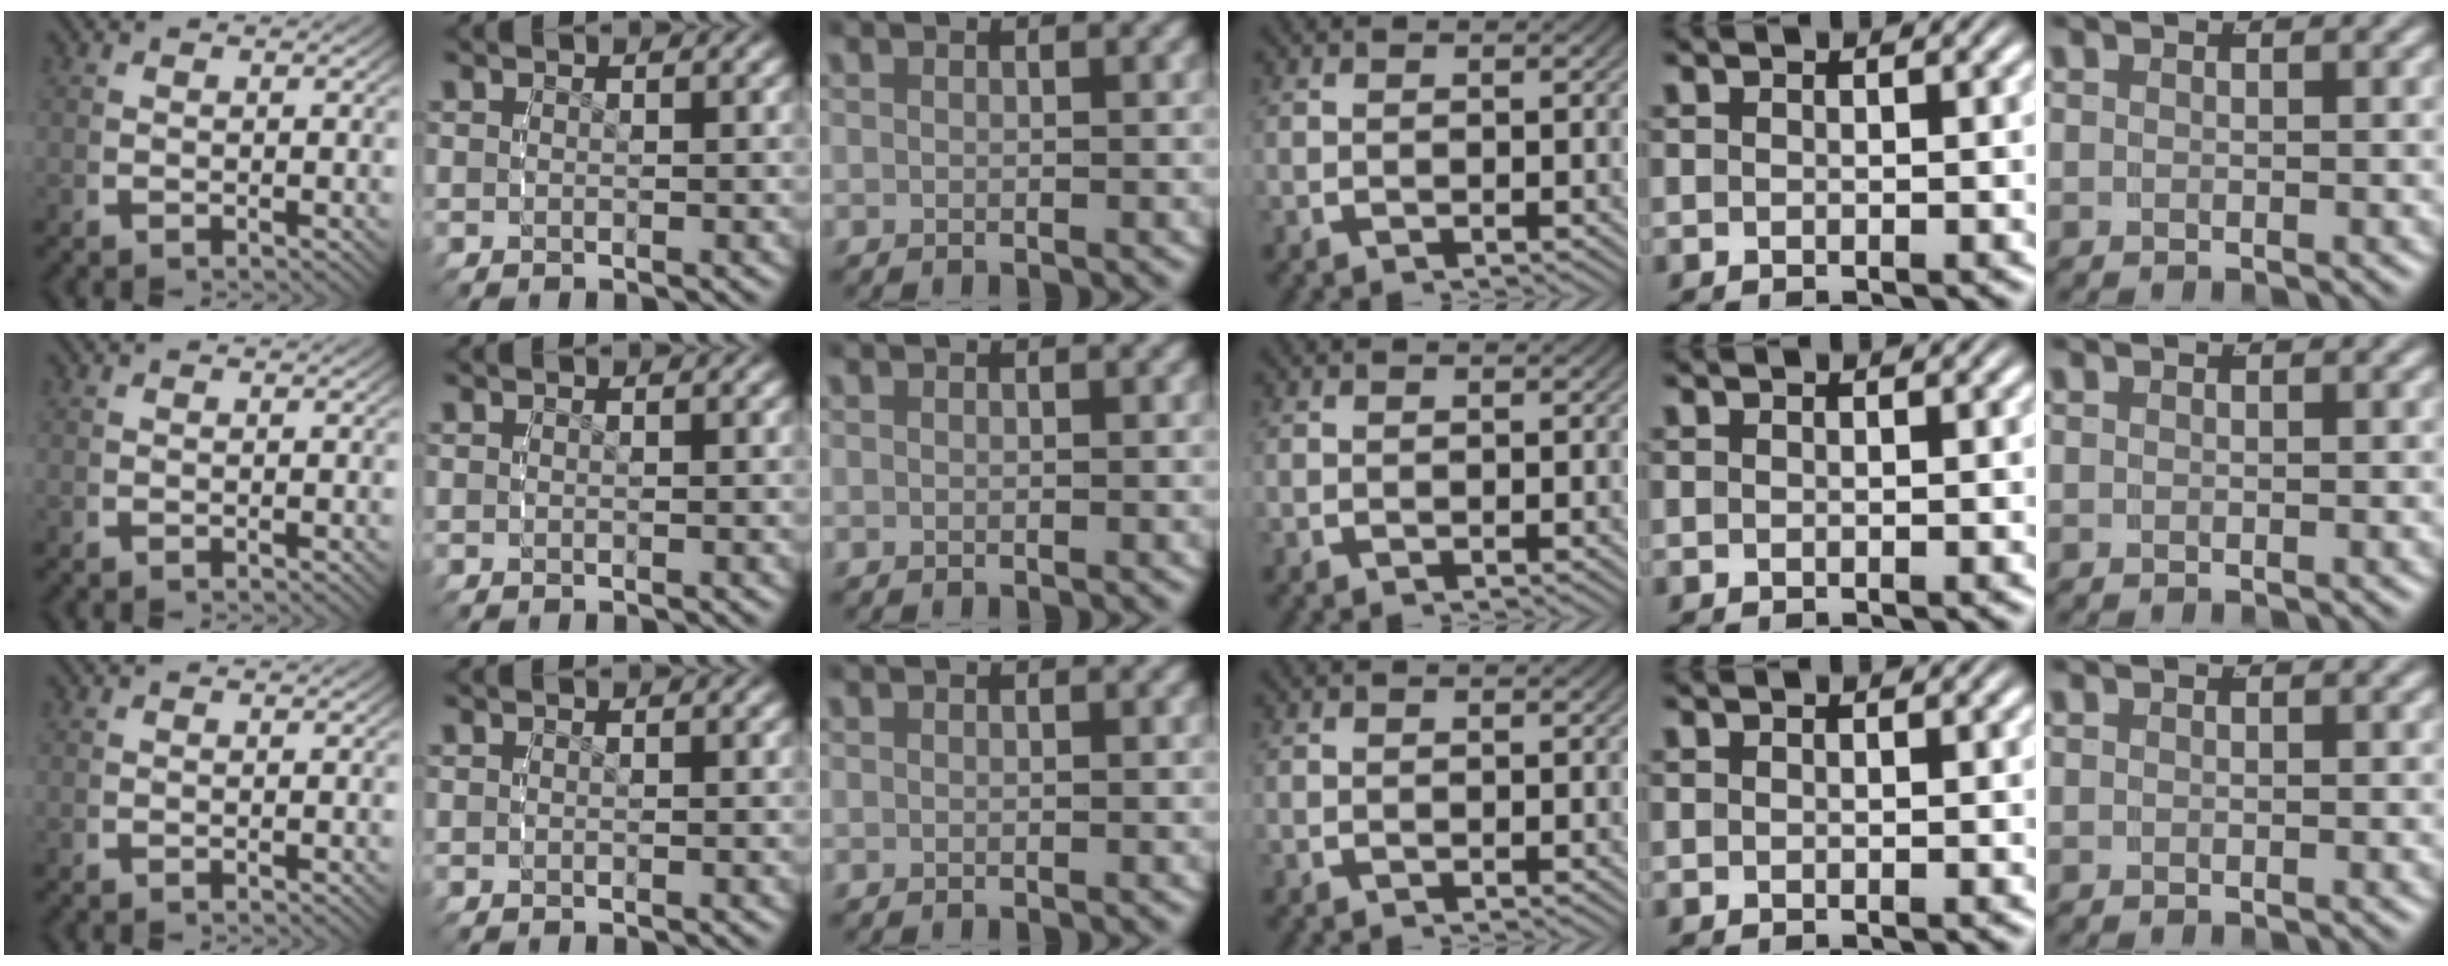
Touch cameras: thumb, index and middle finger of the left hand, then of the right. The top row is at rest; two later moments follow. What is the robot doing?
{"motion": "reach", "object": "string"}